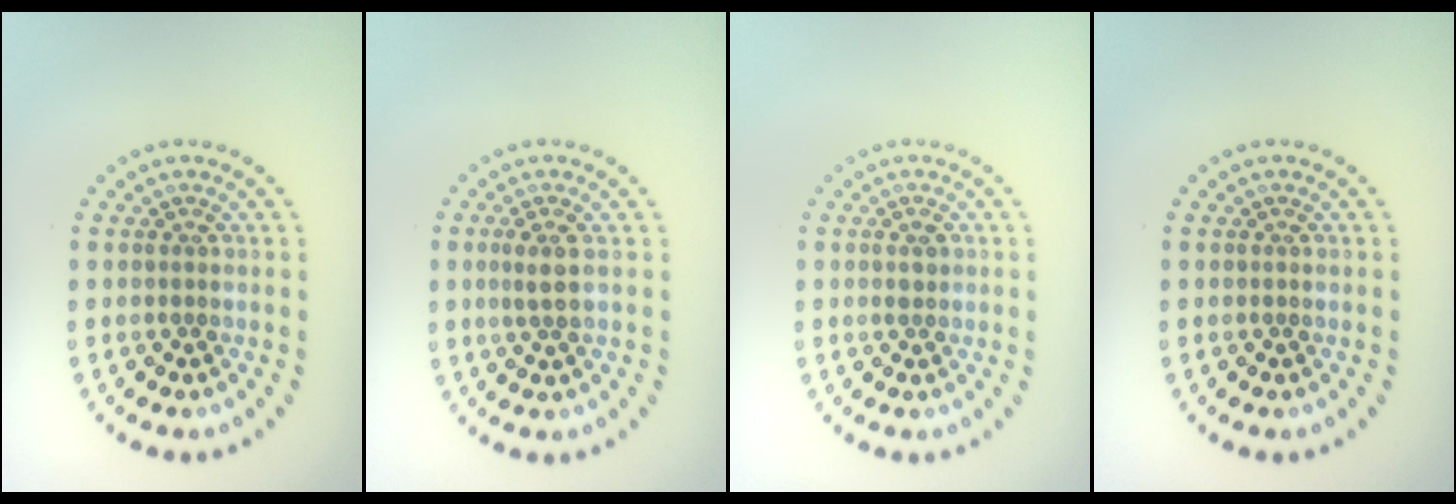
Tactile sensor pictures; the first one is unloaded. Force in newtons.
{"total": 1.6, "press": 1.4, "slide": 0.8}
{"total": 0.9, "press": 0.9, "slide": 0.1}
{"total": 0.0}